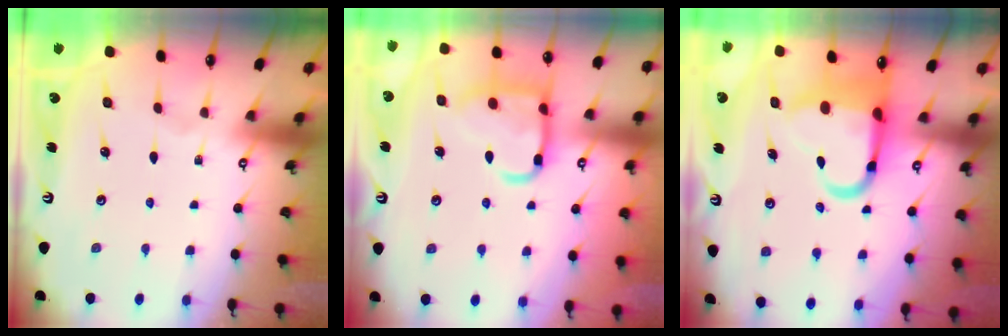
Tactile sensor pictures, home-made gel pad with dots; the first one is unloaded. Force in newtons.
{"total": 15.4, "press": 15.3, "slide": 1.4}
{"total": 10.7, "press": 10.4, "slide": 2.5}